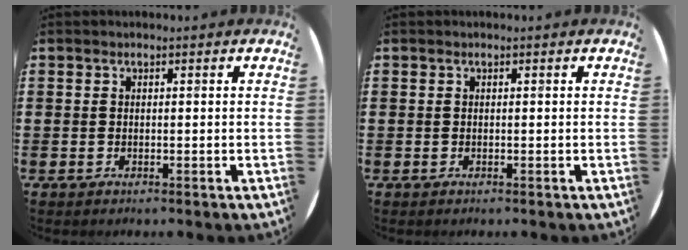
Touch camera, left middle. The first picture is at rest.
{"total": 0.0}